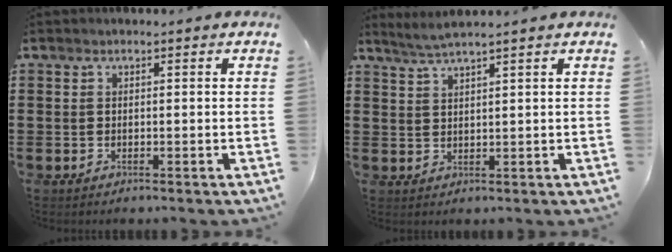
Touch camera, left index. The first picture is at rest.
{"total": 2.4, "force": [2.1, -0.5, 1.1], "torque": [-0.027, 0.000, 0.039]}